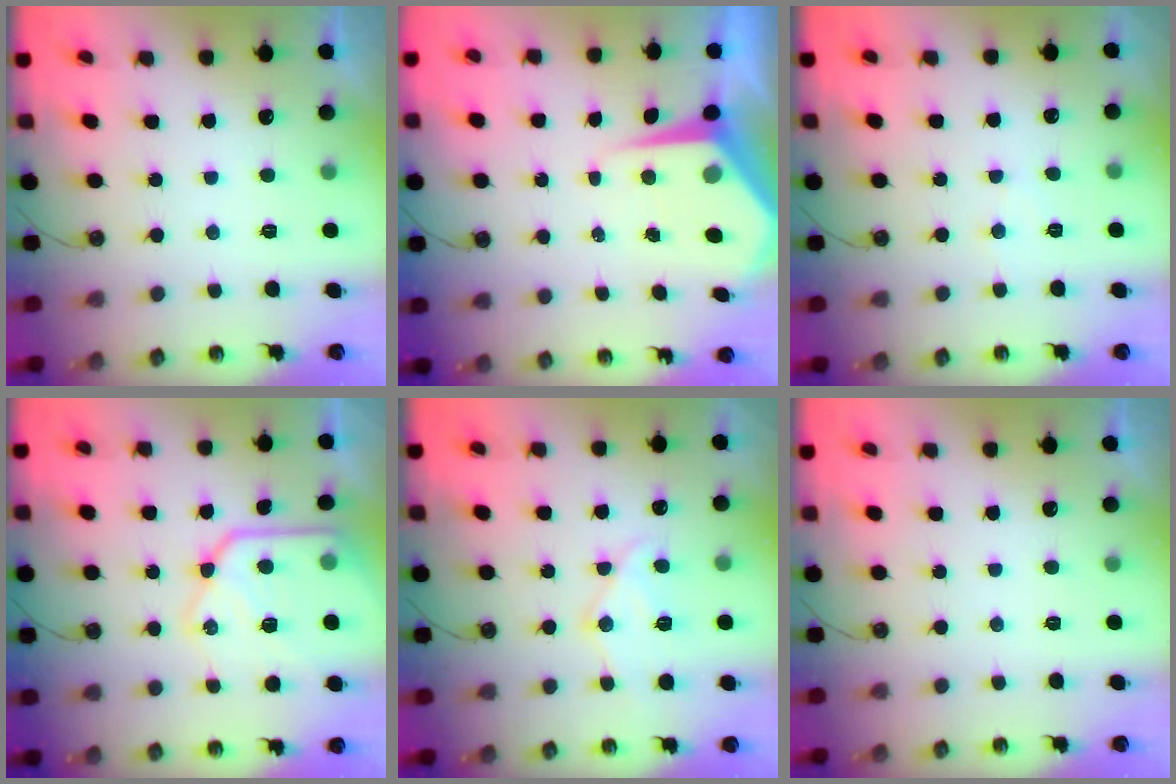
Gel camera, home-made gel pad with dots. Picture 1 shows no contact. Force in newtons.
{"total": 7.3, "press": 7.3, "slide": 0.6}
{"total": 4.4, "press": 4.4, "slide": 0.6}
{"total": 19.1, "press": 19.1, "slide": 1.6}
{"total": 12.9, "press": 12.8, "slide": 1.3}
{"total": 0.0}